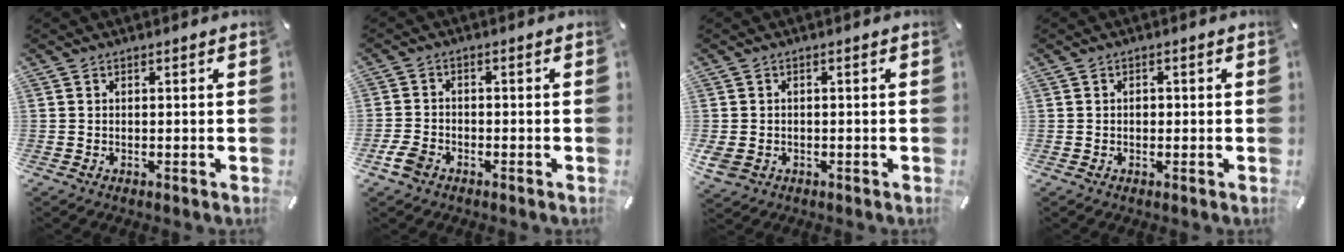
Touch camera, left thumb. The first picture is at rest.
{"total": 4.2, "force": [-2.3, 2.9, 1.9], "torque": [-0.050, 0.005, -0.047]}
{"total": 2.9, "force": [-0.9, 2.4, 1.3], "torque": [-0.037, -0.001, -0.018]}
{"total": 1.1, "force": [-0.1, 0.9, 0.6], "torque": [-0.013, 0.003, -0.003]}